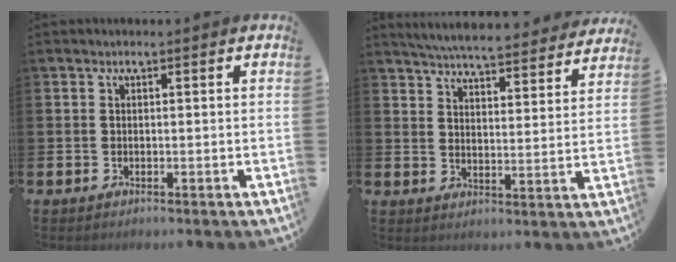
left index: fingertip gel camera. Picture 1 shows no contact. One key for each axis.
{"total": 6.0, "fx": 5.9, "fy": 0.4, "fz": 1.2, "tx": -0.039, "ty": -0.049, "tz": 0.101}